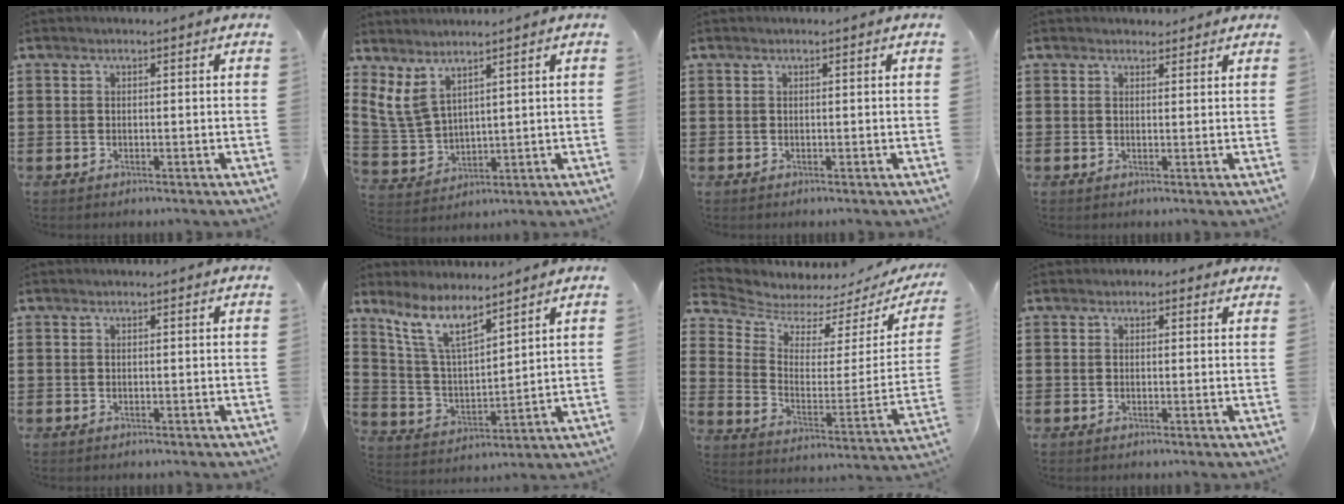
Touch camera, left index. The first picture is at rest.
{"total": 5.8, "force": [3.9, 2.8, 3.3], "torque": [-0.095, -0.011, 0.071]}
{"total": 0.0}
{"total": 1.6, "force": [1.4, 0.7, 0.1], "torque": [0.002, 0.002, 0.026]}
{"total": 0.0}
{"total": 8.8, "force": [6.7, 2.2, 5.3], "torque": [-0.123, -0.022, 0.123]}
{"total": 4.5, "force": [4.3, 1.4, 0.3], "torque": [-0.040, -0.040, 0.070]}
{"total": 1.0, "force": [0.5, 0.8, 0.3], "torque": [-0.008, 0.007, 0.009]}